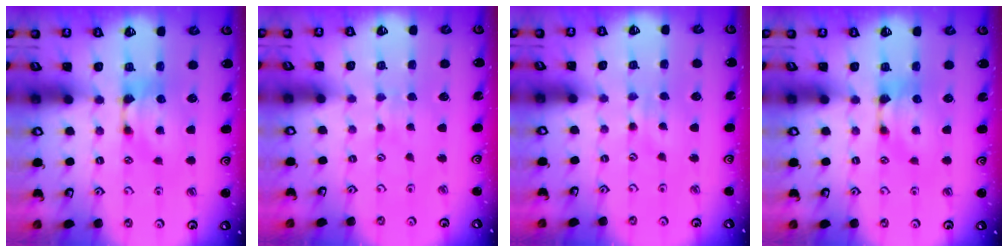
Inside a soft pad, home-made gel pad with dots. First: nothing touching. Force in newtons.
{"total": 3.3, "press": 3.3, "slide": 0.1}
{"total": 2.2, "press": 2.1, "slide": 0.4}
{"total": 0.0}